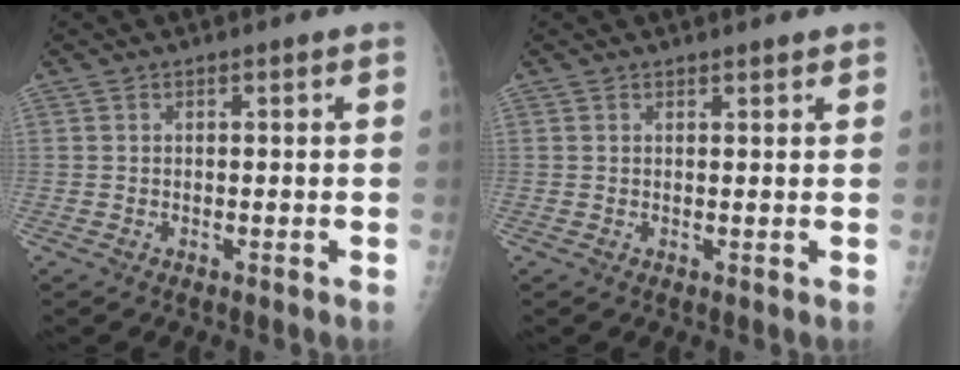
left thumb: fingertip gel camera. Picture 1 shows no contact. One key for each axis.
{"total": 1.0, "fx": 0.9, "fy": 0.3, "fz": 0.3, "tx": -0.003, "ty": -0.005, "tz": 0.012}